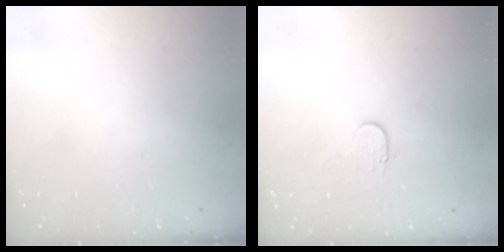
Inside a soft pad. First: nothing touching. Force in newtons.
{"total": 3.6, "press": 3.6, "slide": 0.4}